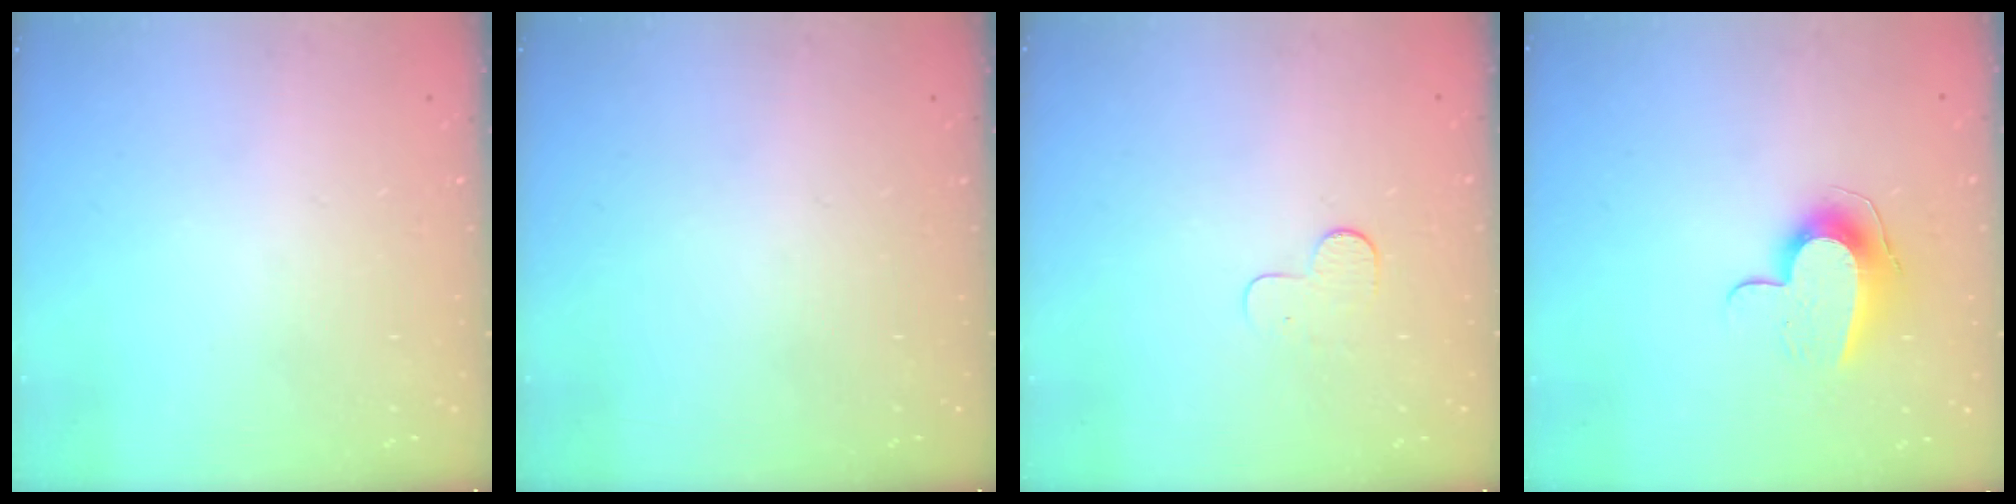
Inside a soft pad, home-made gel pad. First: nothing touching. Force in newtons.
{"total": 0.0}
{"total": 6.0, "press": 6.0, "slide": 0.5}
{"total": 9.7, "press": 9.6, "slide": 0.8}